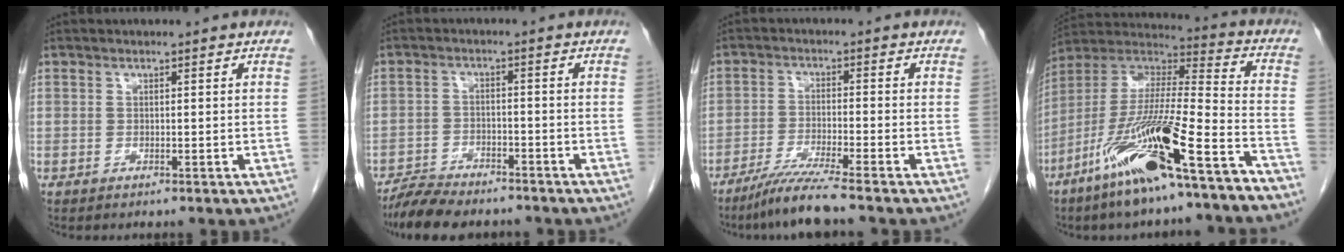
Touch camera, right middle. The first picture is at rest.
{"total": 7.8, "force": [-7.2, 1.6, 2.7], "torque": [-0.047, -0.016, -0.121]}
{"total": 7.1, "force": [-5.9, -2.0, 3.5], "torque": [-0.068, -0.032, -0.117]}
{"total": 20.8, "force": [-13.0, 2.2, 16.1], "torque": [-0.307, -0.023, -0.235]}